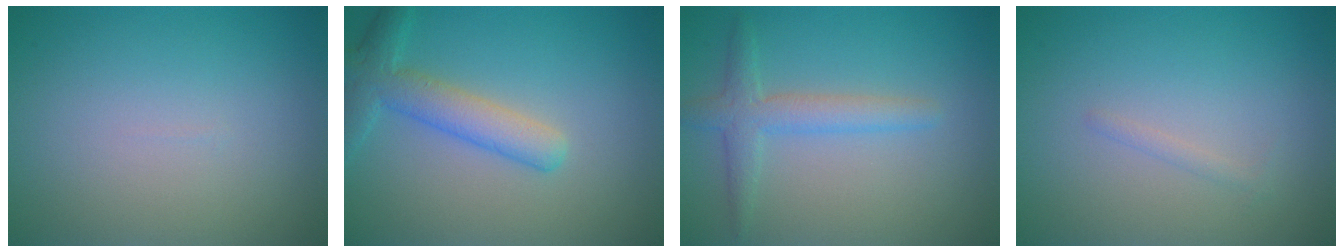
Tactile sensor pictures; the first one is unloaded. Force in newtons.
{"total": 4.1, "press": 4.1, "slide": 0.1}
{"total": 2.8, "press": 2.8, "slide": 0.2}
{"total": 0.6, "press": 0.6, "slide": 0.0}